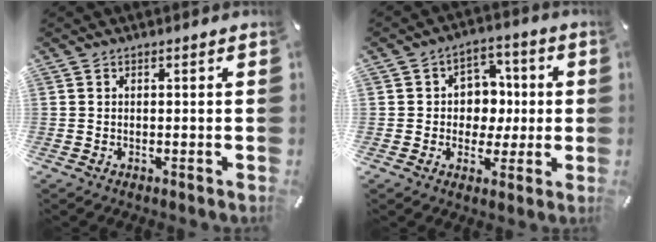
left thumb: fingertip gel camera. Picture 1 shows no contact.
{"total": 7.9, "force": [-0.2, 7.5, 2.5], "torque": [-0.027, 0.004, -0.004]}